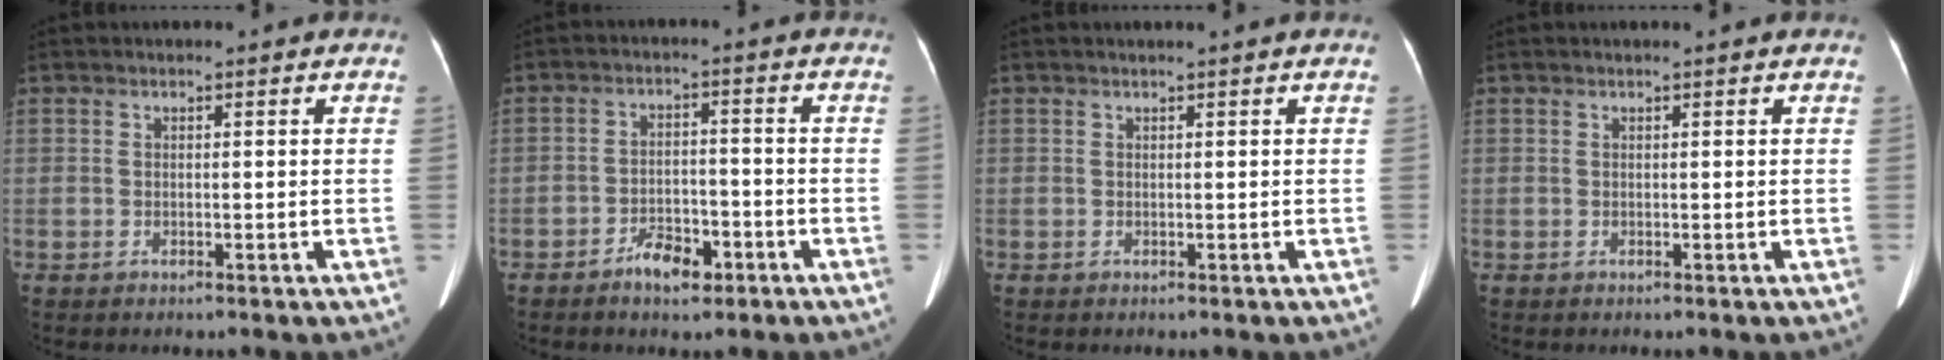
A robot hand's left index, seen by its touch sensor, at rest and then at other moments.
{"total": 5.0, "force": [-3.4, 2.3, 2.9], "torque": [-0.053, 0.004, -0.054]}
{"total": 0.0}
{"total": 0.6, "force": [0.5, -0.1, 0.3], "torque": [-0.003, 0.004, 0.012]}